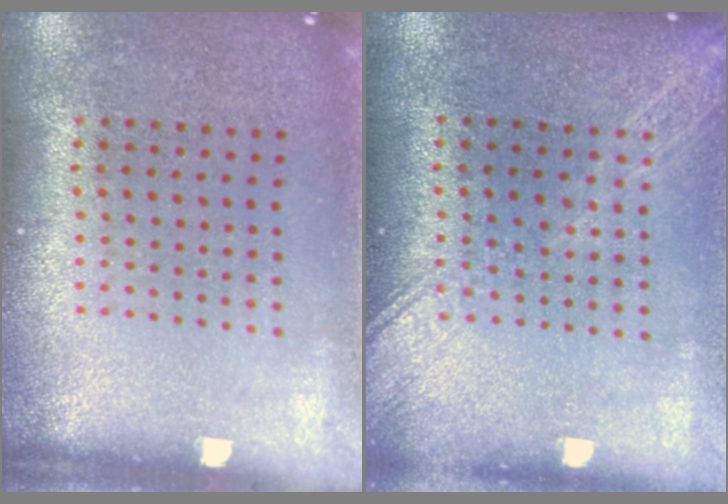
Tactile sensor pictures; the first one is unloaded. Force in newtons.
{"total": 1.7, "press": 1.7, "slide": 0.2}